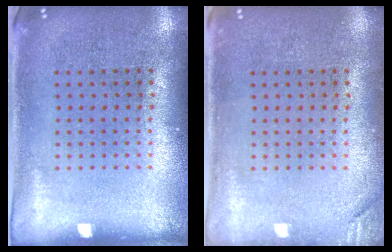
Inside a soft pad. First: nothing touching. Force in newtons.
{"total": 1.3, "press": 1.2, "slide": 0.3}